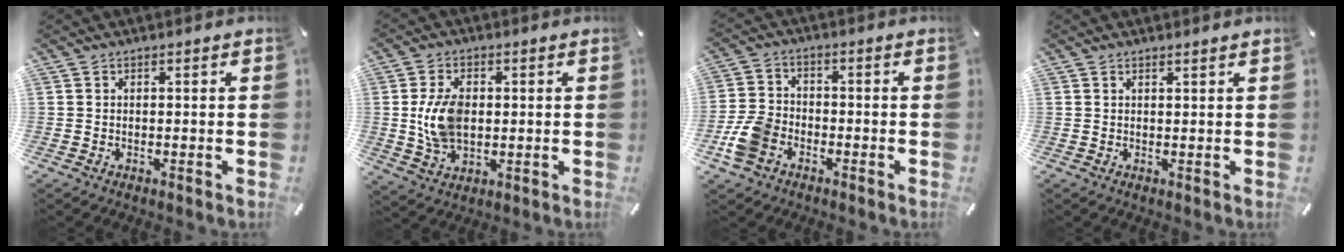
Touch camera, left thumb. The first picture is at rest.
{"total": 10.1, "force": [0.6, 6.8, 7.4], "torque": [-0.155, 0.005, 0.012]}
{"total": 8.1, "force": [-3.8, 5.8, 4.2], "torque": [-0.095, 0.019, -0.071]}
{"total": 0.7, "force": [0.7, -0.1, 0.3], "torque": [-0.004, -0.003, 0.013]}